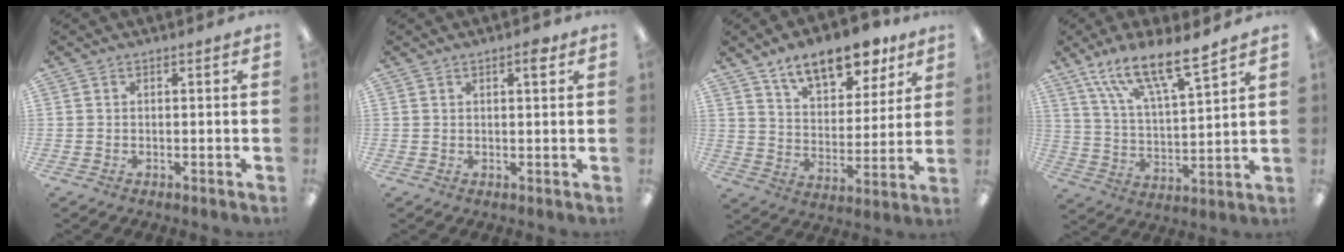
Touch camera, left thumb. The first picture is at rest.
{"total": 2.7, "force": [1.7, 0.8, 2.0], "torque": [-0.027, -0.003, 0.025]}
{"total": 13.9, "force": [10.6, 6.1, 6.7], "torque": [-0.100, -0.054, 0.185]}
{"total": 14.8, "force": [11.6, 3.6, 8.5], "torque": [-0.153, -0.067, 0.201]}